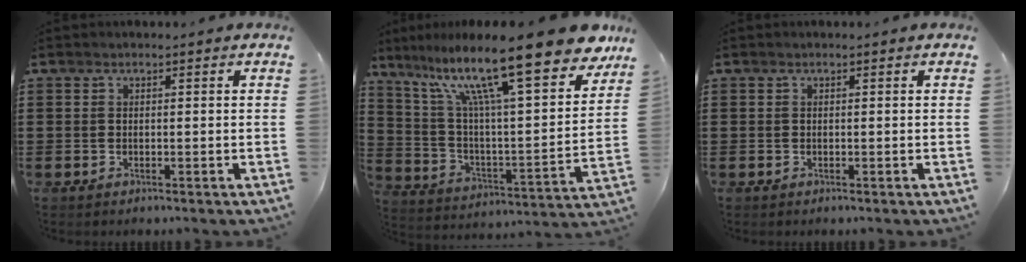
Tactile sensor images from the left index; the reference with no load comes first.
{"total": 17.8, "force": [12.8, 2.1, 12.2], "torque": [-0.244, -0.076, 0.208]}
{"total": 0.0}